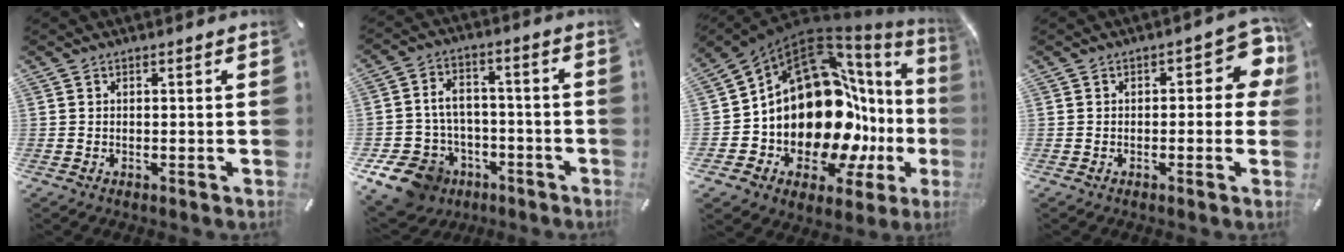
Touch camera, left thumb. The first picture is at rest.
{"total": 12.1, "force": [-5.3, 9.7, 4.8], "torque": [-0.103, 0.036, -0.090]}
{"total": 21.7, "force": [-1.2, 14.1, 16.4], "torque": [-0.272, -0.084, 0.014]}
{"total": 8.0, "force": [1.1, 4.0, 6.8], "torque": [-0.078, -0.002, 0.013]}